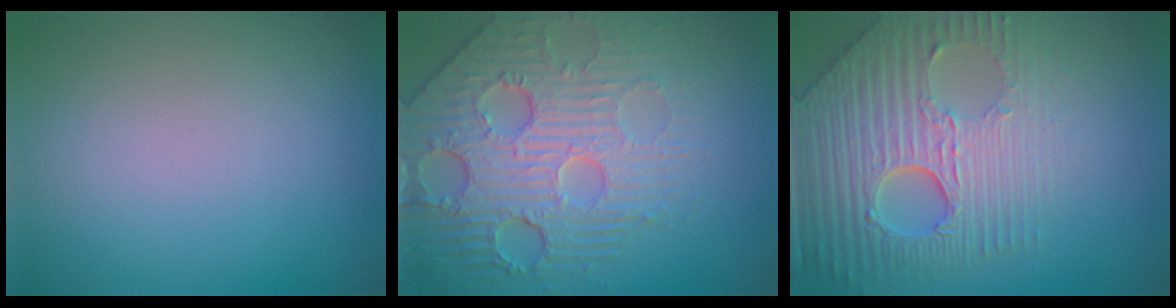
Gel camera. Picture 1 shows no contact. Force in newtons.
{"total": 8.1, "press": 5.8, "slide": 5.7}
{"total": 9.1, "press": 6.1, "slide": 6.7}